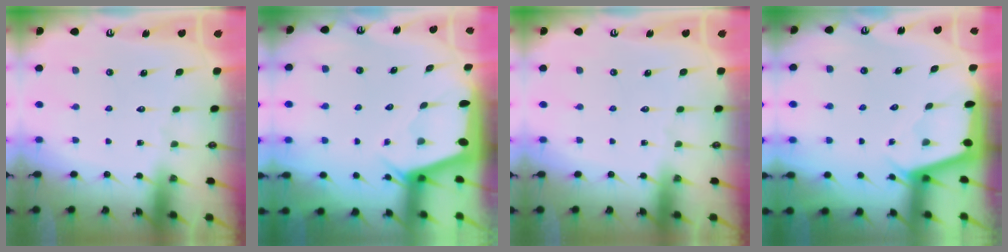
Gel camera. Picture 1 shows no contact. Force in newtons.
{"total": 2.1, "press": 2.0, "slide": 0.4}
{"total": 0.0}
{"total": 2.2, "press": 2.2, "slide": 0.1}